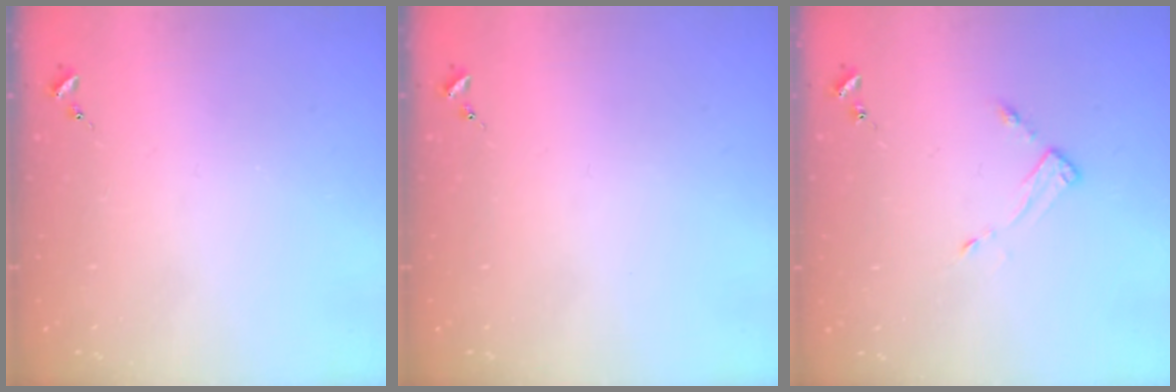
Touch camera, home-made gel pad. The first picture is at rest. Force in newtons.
{"total": 0.0}
{"total": 3.7, "press": 3.6, "slide": 0.4}